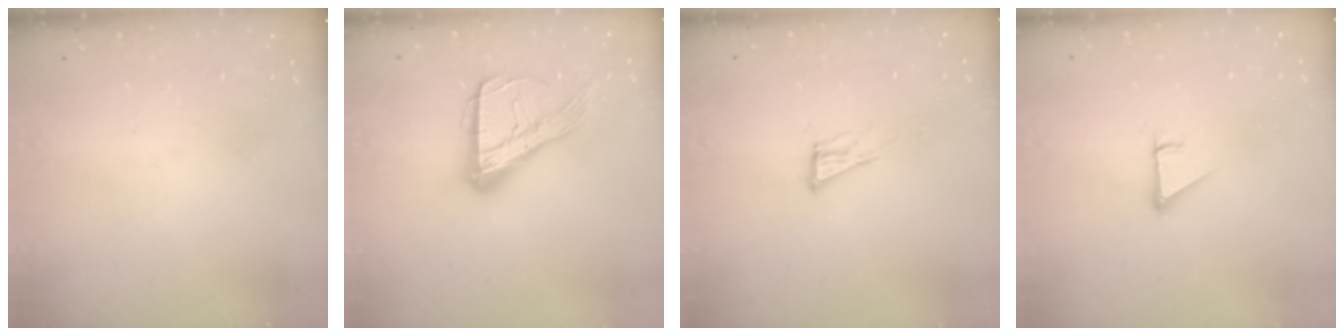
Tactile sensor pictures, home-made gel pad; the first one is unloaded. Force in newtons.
{"total": 17.9, "press": 17.8, "slide": 1.6}
{"total": 9.2, "press": 8.7, "slide": 3.0}
{"total": 2.8, "press": 2.8, "slide": 0.0}